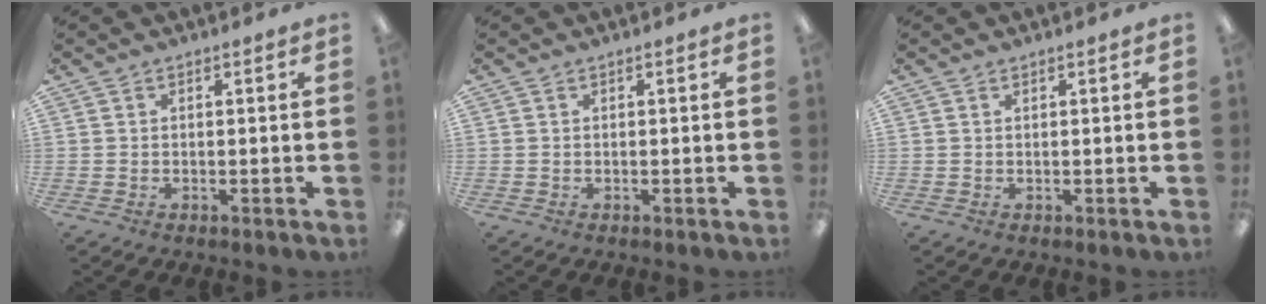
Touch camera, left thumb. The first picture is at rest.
{"total": 0.0}
{"total": 0.0}